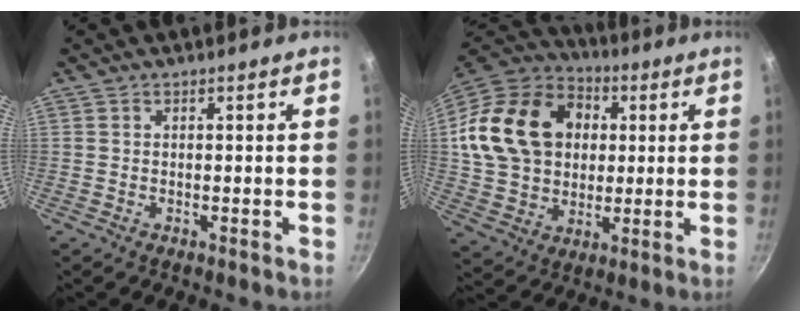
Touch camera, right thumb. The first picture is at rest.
{"total": 22.8, "force": [4.2, 17.7, 13.8], "torque": [-0.228, 0.021, 0.076]}